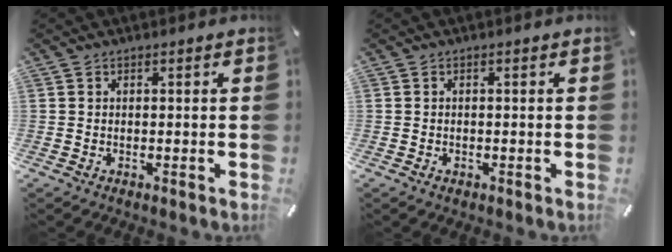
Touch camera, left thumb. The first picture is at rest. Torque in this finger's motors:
{"motor_torque": [0.02, -0.26, -0.05, -0.05, 0.02]}